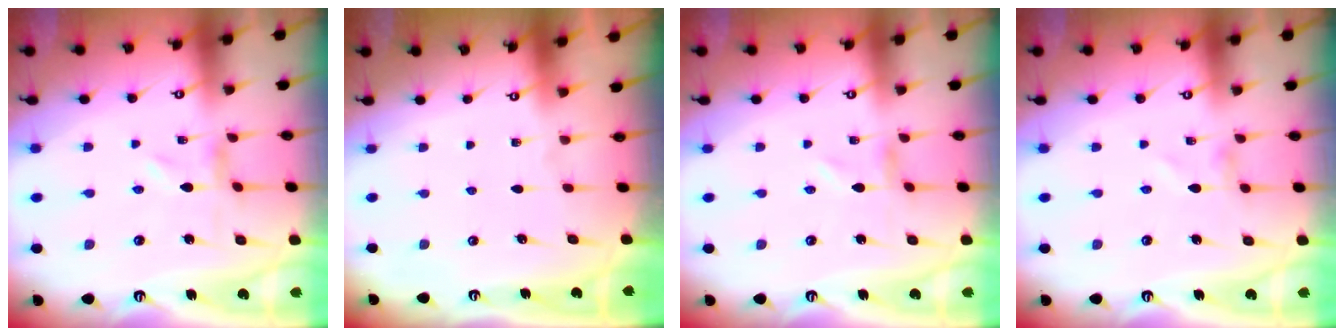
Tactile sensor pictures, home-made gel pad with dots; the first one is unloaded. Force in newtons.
{"total": 0.0}
{"total": 0.6, "press": 0.5, "slide": 0.2}
{"total": 0.9, "press": 0.9, "slide": 0.1}